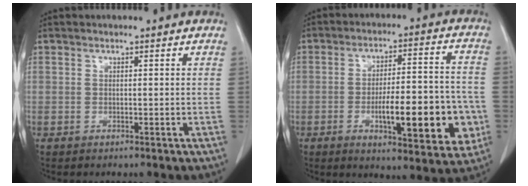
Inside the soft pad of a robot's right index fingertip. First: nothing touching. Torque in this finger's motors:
{"motor_torque": [1.47, -0.67, 0.56, 0.13]}